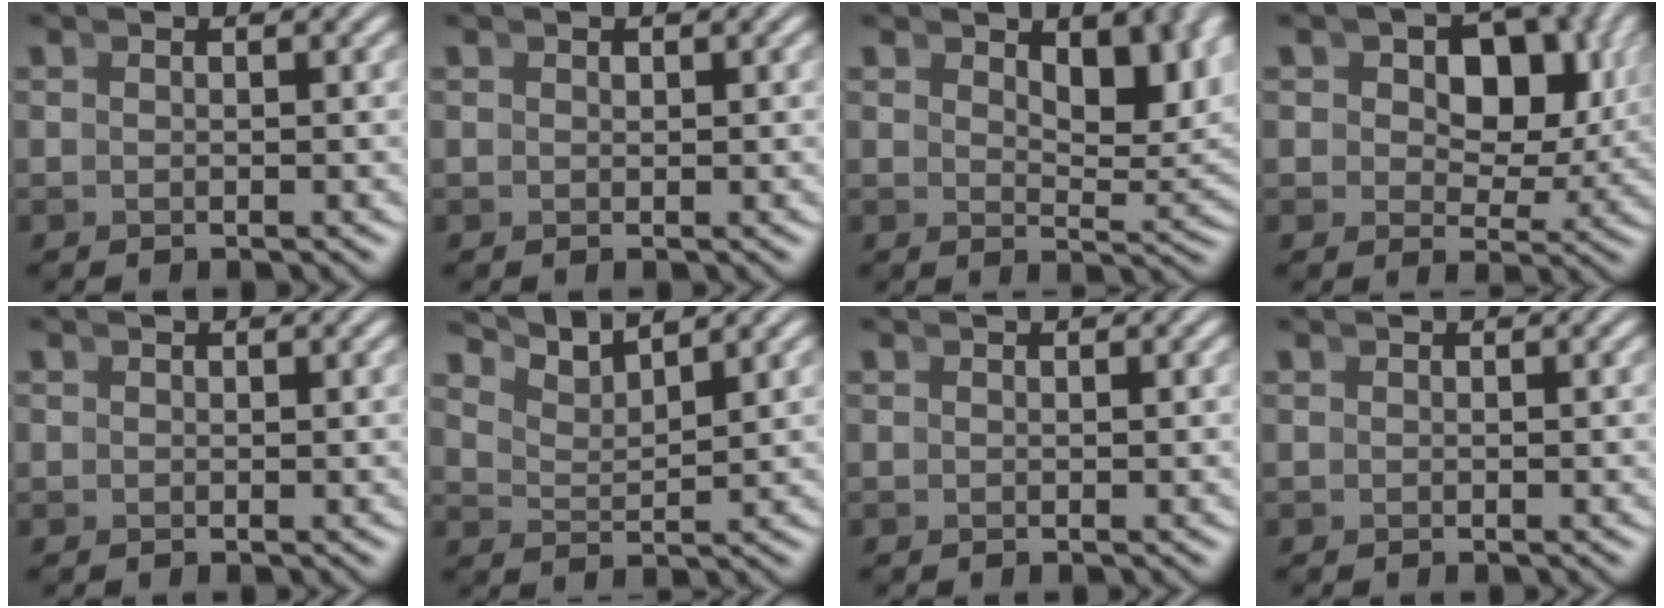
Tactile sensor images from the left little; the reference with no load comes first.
{"total": 0.0}
{"total": 3.8, "force": [2.2, 0.9, 3.0], "torque": [-0.029, -0.010, 0.039]}
{"total": 7.0, "force": [1.4, 5.3, 4.3], "torque": [-0.072, -0.012, 0.023]}
{"total": 0.5, "force": [0.1, 0.5, 0.0], "torque": [0.003, -0.003, 0.002]}
{"total": 4.6, "force": [4.2, 0.6, 1.7], "torque": [-0.037, 0.010, 0.068]}
{"total": 0.0}
{"total": 0.0}